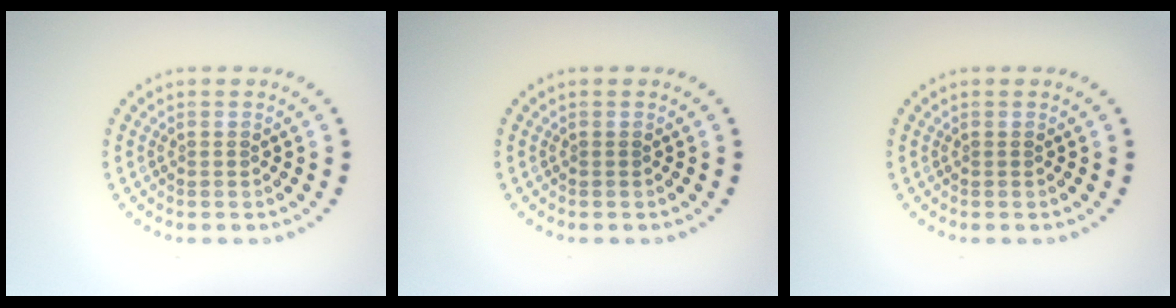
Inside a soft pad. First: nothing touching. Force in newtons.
{"total": 0.0}
{"total": 0.0}